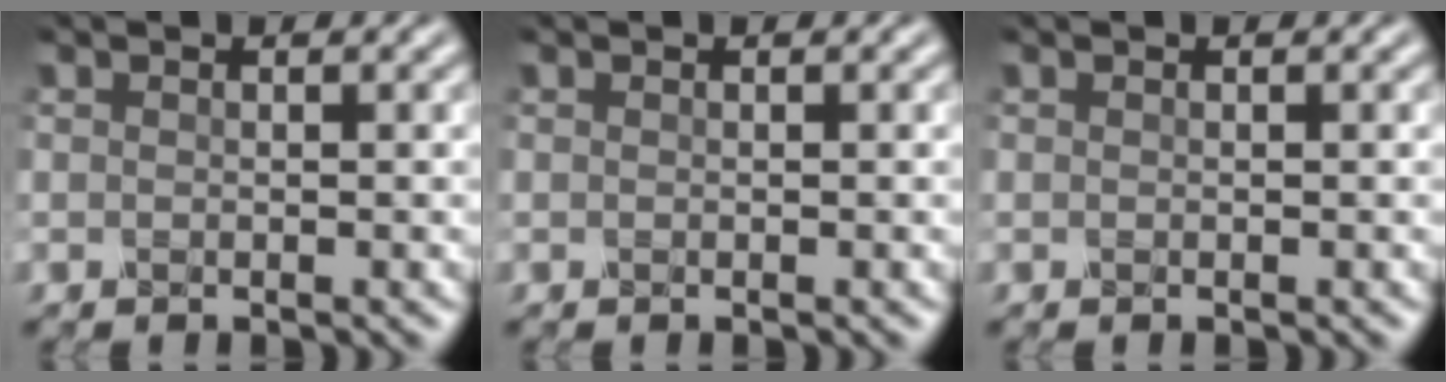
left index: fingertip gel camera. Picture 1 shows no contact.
{"total": 0.0}
{"total": 0.0}